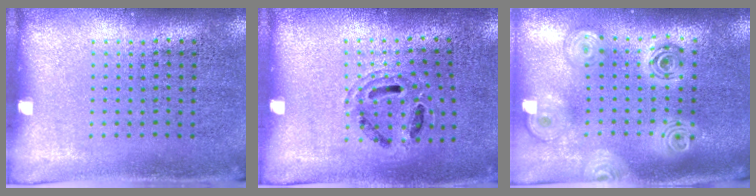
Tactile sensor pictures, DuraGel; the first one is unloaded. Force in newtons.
{"total": 0.9, "press": 0.9, "slide": 0.2}
{"total": 2.3, "press": 1.8, "slide": 1.4}